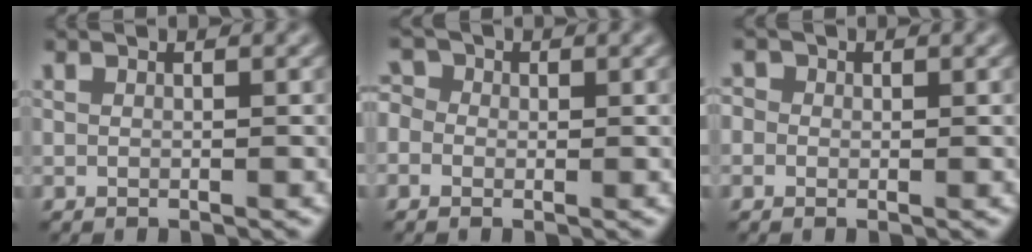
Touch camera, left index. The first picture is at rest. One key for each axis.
{"total": 2.2, "fx": 0.2, "fy": 2.0, "fz": 0.9, "tx": -0.011, "ty": 0.015, "tz": -0.016}
{"total": 0.9, "fx": -0.1, "fy": 0.9, "fz": 0.1, "tx": 0.000, "ty": 0.001, "tz": -0.008}